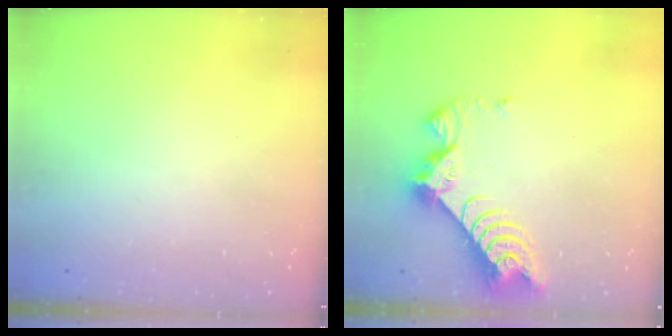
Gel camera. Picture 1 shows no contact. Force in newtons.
{"total": 9.3, "press": 9.2, "slide": 0.8}